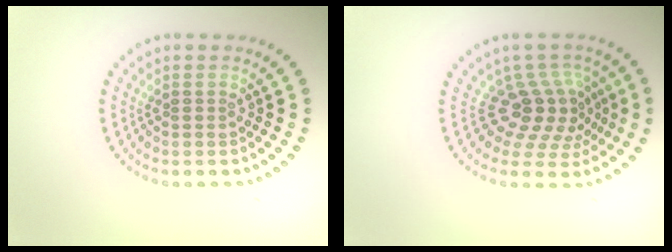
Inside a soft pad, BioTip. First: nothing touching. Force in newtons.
{"total": 4.0, "press": 2.7, "slide": 2.9}